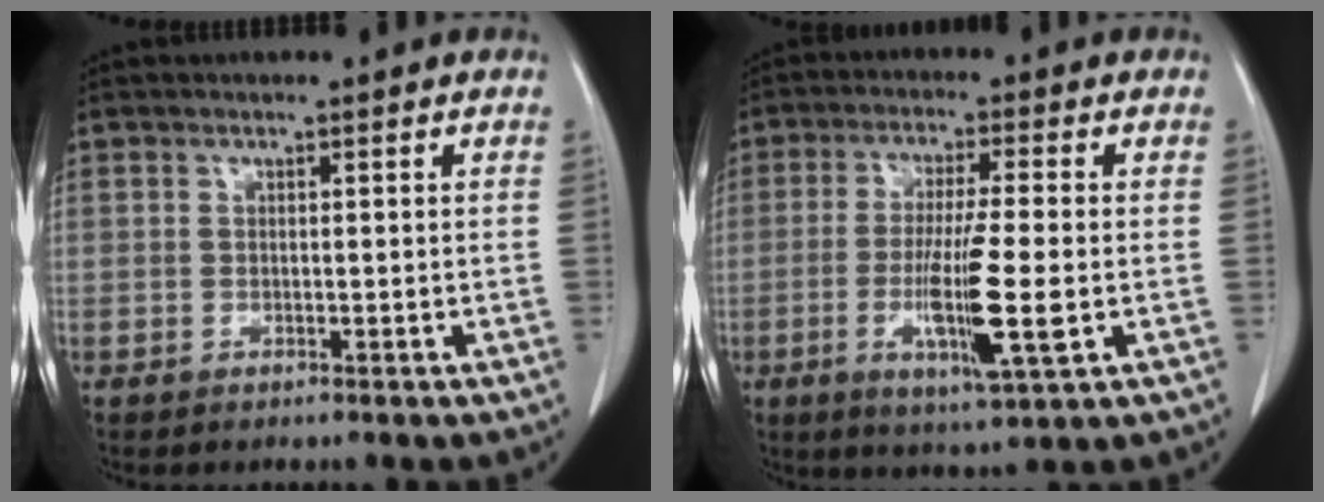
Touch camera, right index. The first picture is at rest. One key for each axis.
{"total": 11.2, "fx": -2.6, "fy": 0.3, "fz": 10.9, "tx": -0.200, "ty": -0.023, "tz": -0.048}